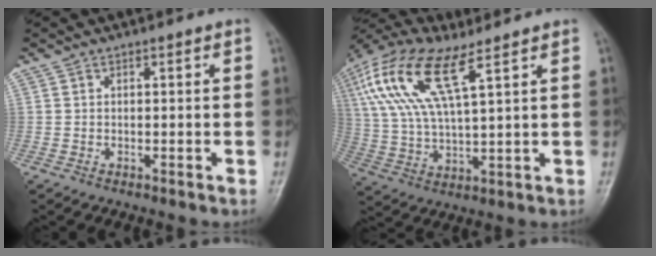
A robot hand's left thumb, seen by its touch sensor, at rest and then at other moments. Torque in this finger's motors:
{"motor_torque": [0.42, 0.59, 1.90, -0.88, 0.76]}